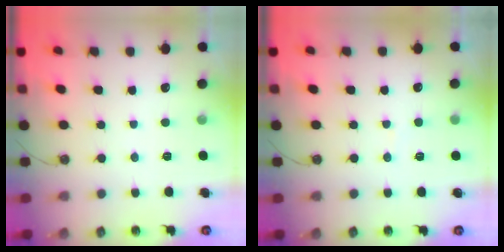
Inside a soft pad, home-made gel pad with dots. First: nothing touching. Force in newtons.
{"total": 3.3, "press": 3.3, "slide": 0.3}